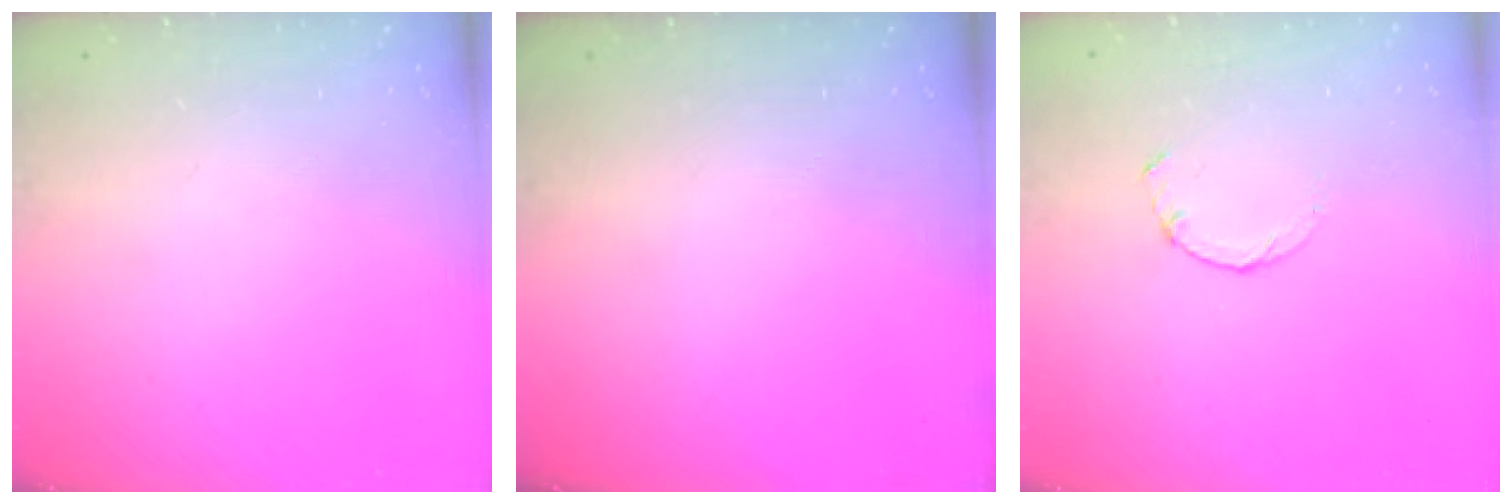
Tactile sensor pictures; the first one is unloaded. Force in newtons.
{"total": 0.0}
{"total": 0.9, "press": 0.9, "slide": 0.3}